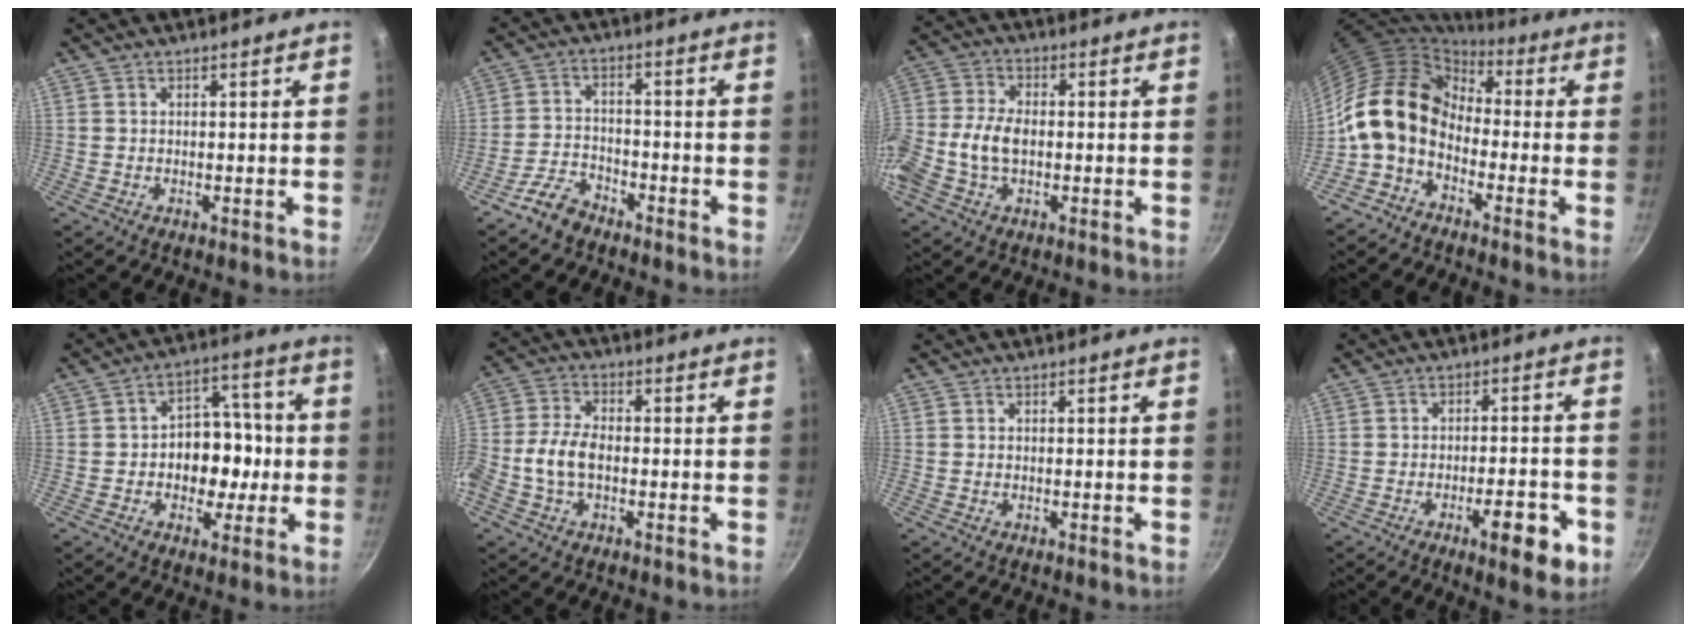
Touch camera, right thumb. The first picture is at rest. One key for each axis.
{"total": 5.4, "fx": -4.3, "fy": 2.7, "fz": 2.0, "tx": -0.034, "ty": 0.044, "tz": -0.085}
{"total": 9.7, "fx": -1.7, "fy": 6.1, "fz": 7.4, "tx": -0.155, "ty": 0.022, "tz": -0.047}
{"total": 12.7, "fx": -1.0, "fy": 9.2, "fz": 8.6, "tx": -0.142, "ty": 0.033, "tz": -0.039}
{"total": 11.6, "fx": -1.7, "fy": 8.7, "fz": 7.5, "tx": -0.047, "ty": 0.028, "tz": -0.033}
{"total": 7.7, "fx": -1.7, "fy": 4.6, "fz": 5.9, "tx": -0.121, "ty": 0.027, "tz": -0.045}
{"total": 0.0}
{"total": 9.3, "fx": -4.1, "fy": 3.0, "fz": 7.8, "tx": -0.087, "ty": 0.021, "tz": -0.052}